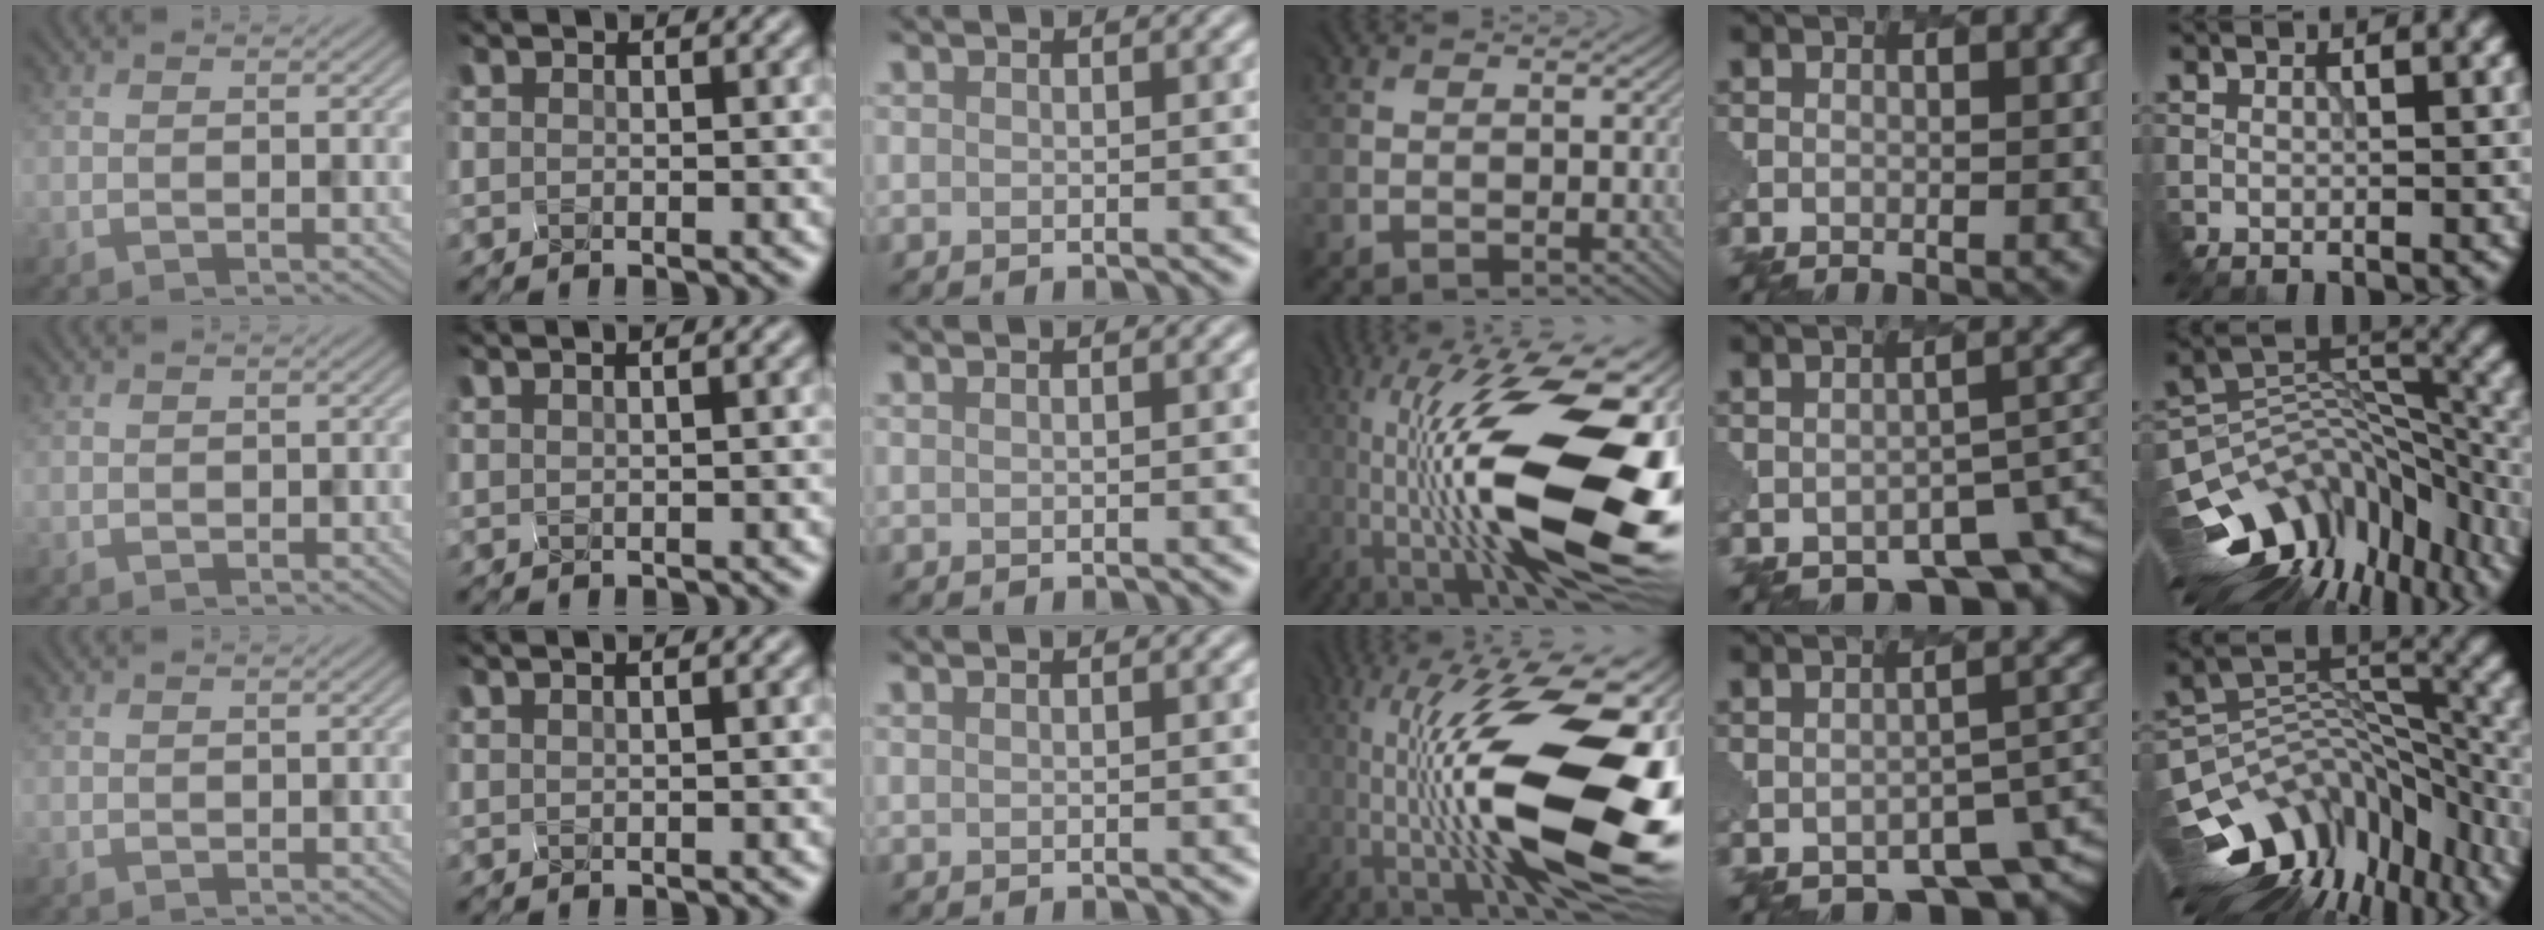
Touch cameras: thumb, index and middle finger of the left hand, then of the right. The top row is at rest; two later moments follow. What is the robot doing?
{"motion": "disassemble", "object": "battery cover"}